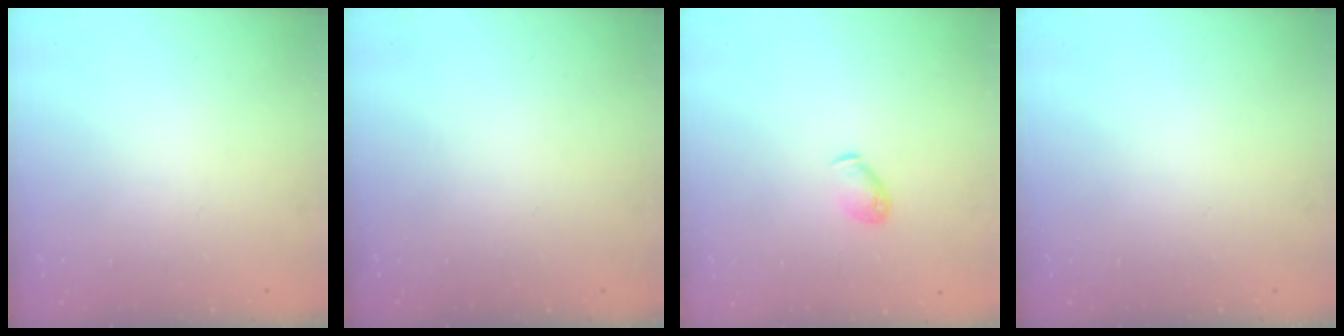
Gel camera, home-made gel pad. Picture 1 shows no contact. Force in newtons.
{"total": 0.0}
{"total": 4.8, "press": 4.7, "slide": 0.9}
{"total": 0.0}